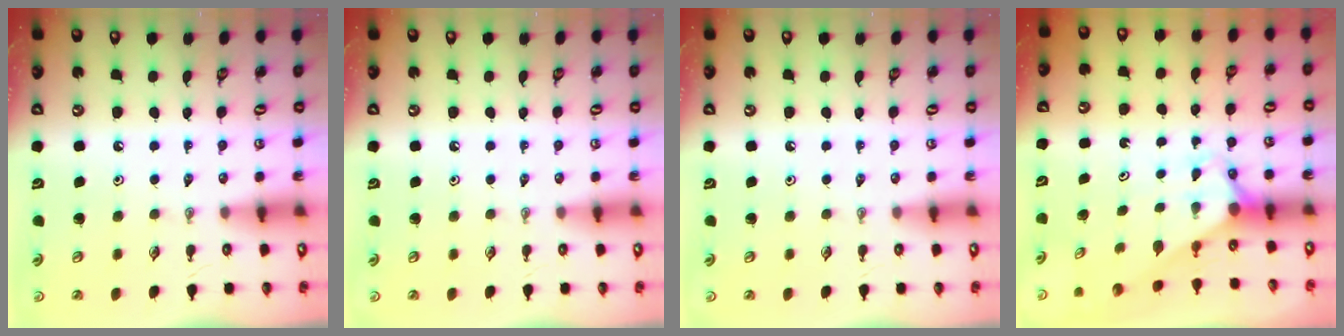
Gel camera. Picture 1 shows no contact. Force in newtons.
{"total": 0.0}
{"total": 0.0}
{"total": 2.9, "press": 2.9, "slide": 0.0}